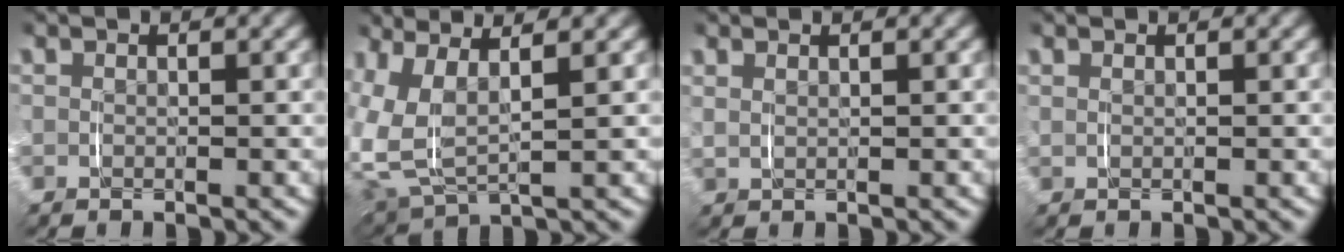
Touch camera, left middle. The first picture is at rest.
{"total": 9.6, "force": [1.1, 7.5, 5.9], "torque": [-0.172, -0.021, 0.020]}
{"total": 1.3, "force": [0.8, 0.7, 0.7], "torque": [-0.019, 0.004, 0.015]}
{"total": 0.6, "force": [0.4, 0.3, 0.4], "torque": [-0.008, 0.002, 0.008]}